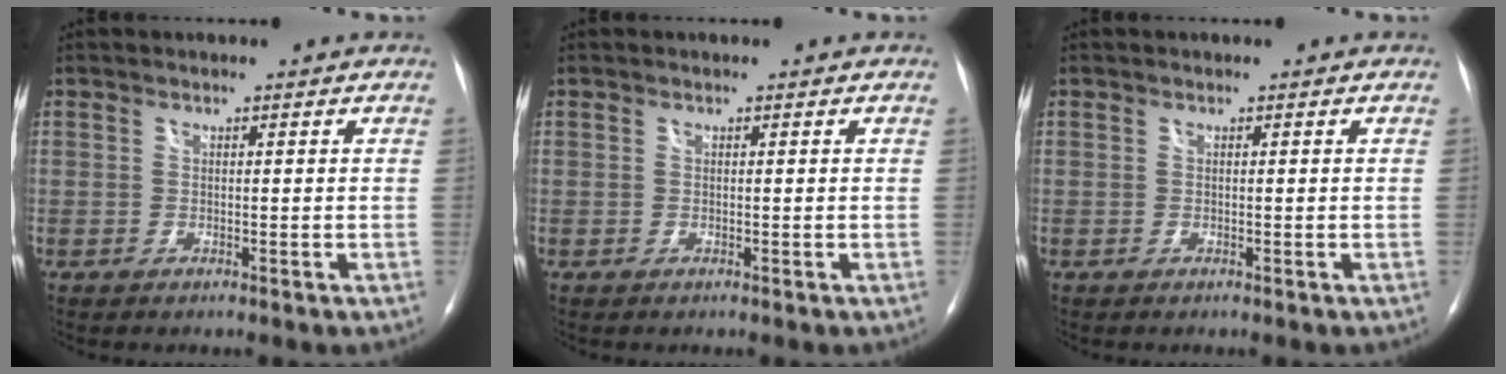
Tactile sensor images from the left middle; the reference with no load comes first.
{"total": 0.0}
{"total": 0.0}